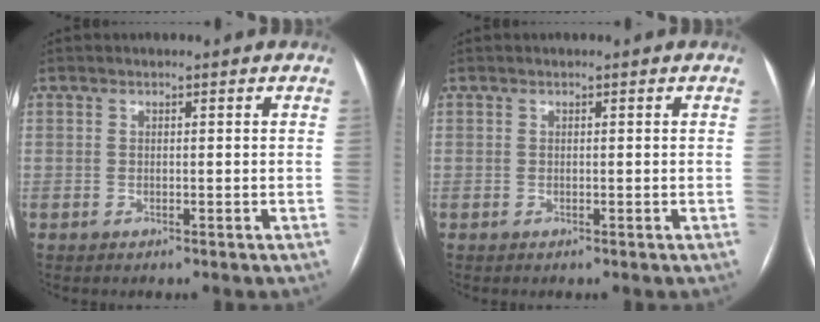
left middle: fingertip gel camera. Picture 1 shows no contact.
{"total": 0.0}